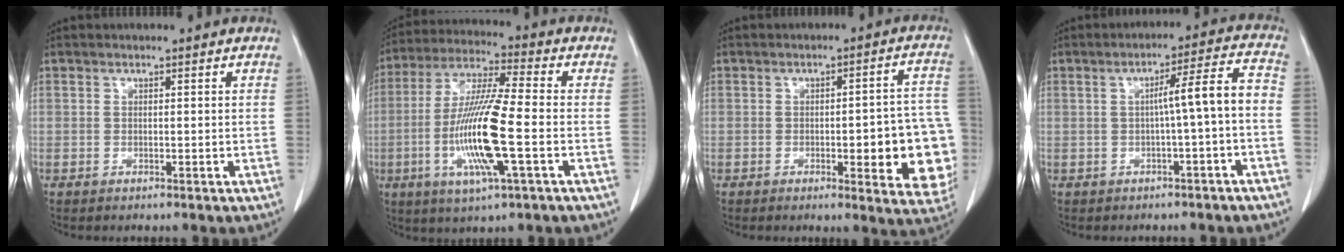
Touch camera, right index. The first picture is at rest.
{"total": 14.6, "force": [-3.4, 0.8, 14.2], "torque": [-0.288, -0.014, -0.068]}
{"total": 13.8, "force": [-2.9, 3.3, 13.1], "torque": [-0.103, 0.017, -0.027]}
{"total": 6.5, "force": [-1.2, -0.3, 6.4], "torque": [-0.092, 0.023, -0.015]}